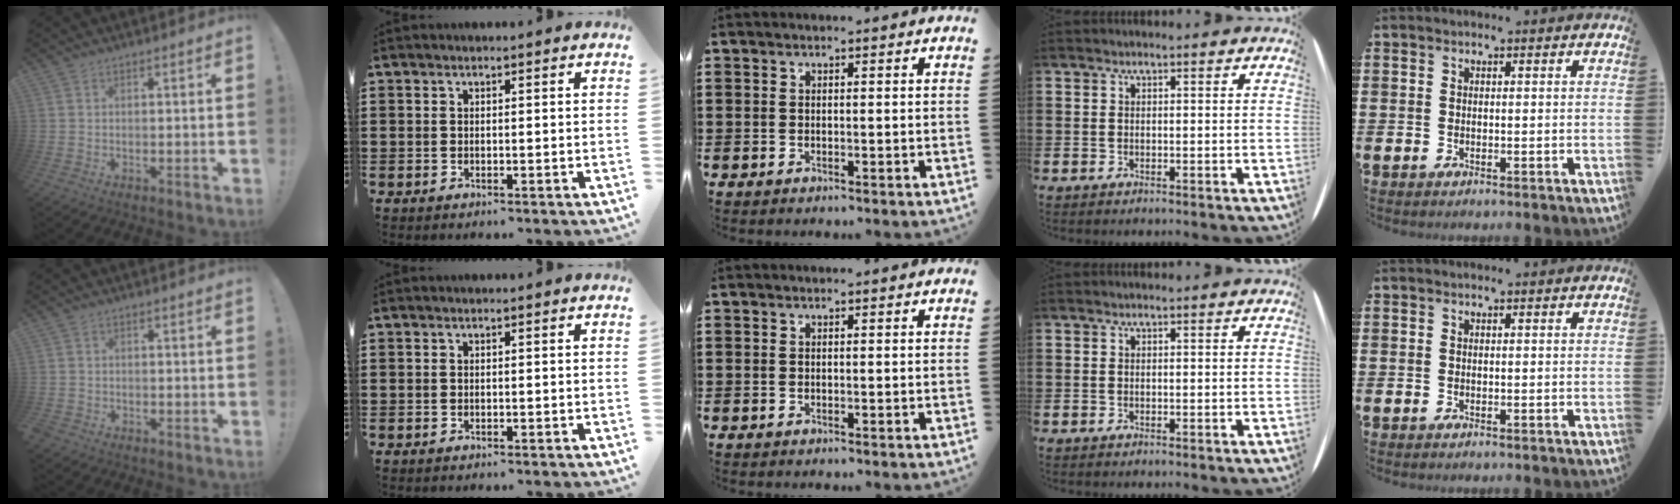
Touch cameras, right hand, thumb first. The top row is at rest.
{"thumb": {"total": 1.4, "force": [-1.1, 0.8, -0.1], "torque": [-0.002, 0.008, -0.019]}}